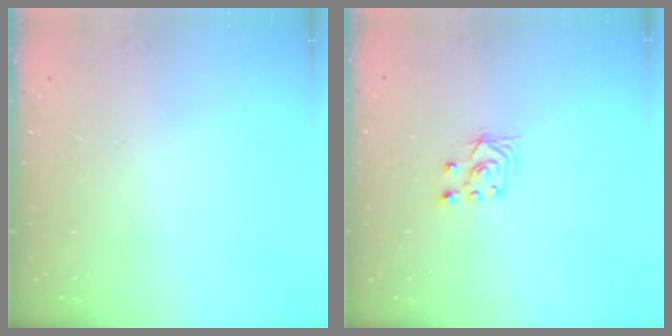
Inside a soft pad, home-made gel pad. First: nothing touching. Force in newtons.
{"total": 3.4, "press": 3.2, "slide": 0.9}